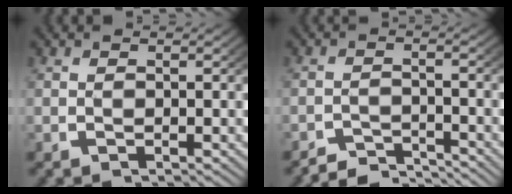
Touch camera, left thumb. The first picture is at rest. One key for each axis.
{"total": 3.4, "fx": -3.3, "fy": 0.6, "fz": 0.6, "tx": -0.006, "ty": -0.009, "tz": -0.064}